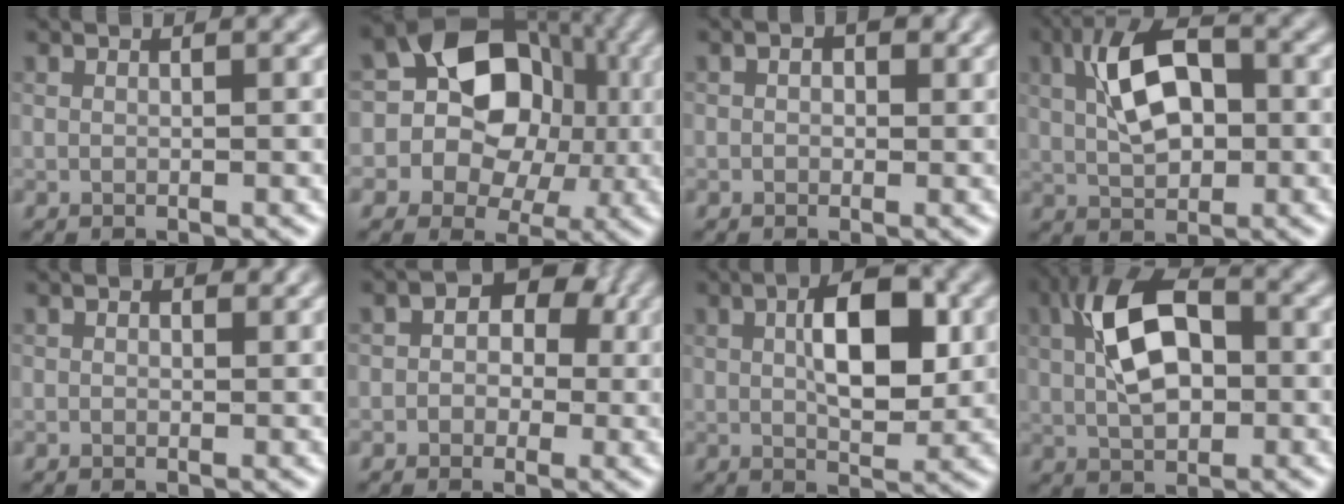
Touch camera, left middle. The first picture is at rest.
{"total": 9.4, "force": [0.0, 7.5, 5.7], "torque": [-0.079, 0.007, -0.014]}
{"total": 1.1, "force": [-0.3, 0.8, 0.7], "torque": [-0.011, 0.007, -0.002]}
{"total": 6.5, "force": [-0.2, 3.4, 5.5], "torque": [-0.109, 0.021, -0.004]}
{"total": 0.5, "force": [0.2, 0.4, 0.3], "torque": [-0.008, 0.001, 0.006]}
{"total": 5.6, "force": [0.6, 4.3, 3.5], "torque": [-0.032, 0.026, -0.012]}
{"total": 5.2, "force": [0.5, 2.2, 4.7], "torque": [-0.081, 0.009, 0.013]}
{"total": 8.0, "force": [-0.3, 4.3, 6.7], "torque": [-0.137, 0.024, -0.011]}